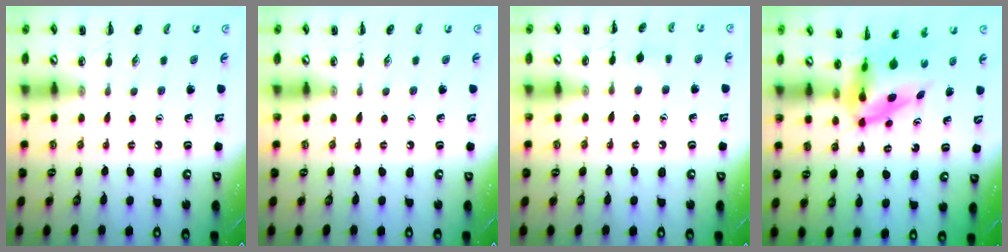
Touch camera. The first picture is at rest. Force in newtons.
{"total": 0.0}
{"total": 5.6, "press": 5.3, "slide": 1.9}
{"total": 4.6, "press": 4.5, "slide": 1.1}